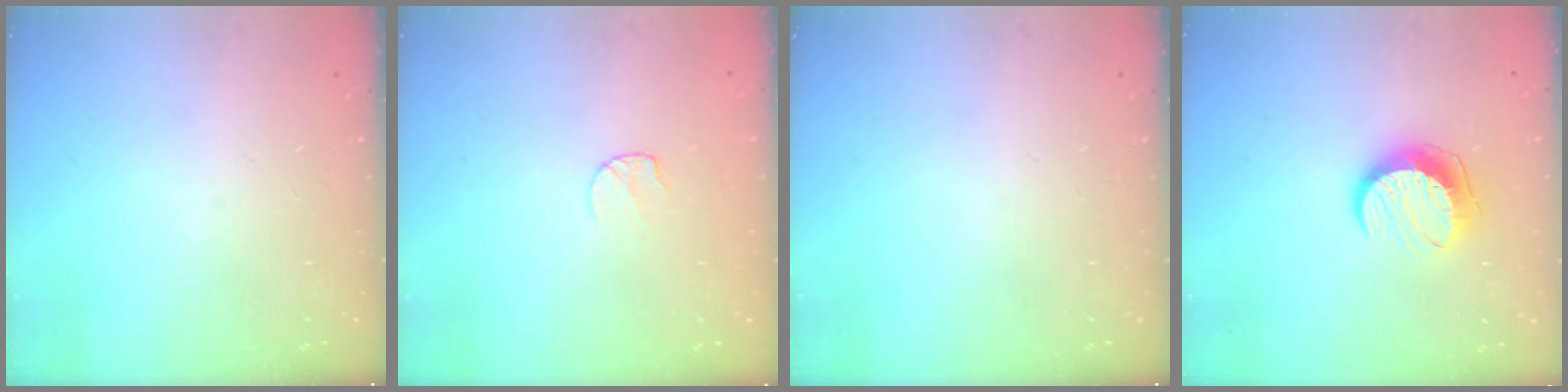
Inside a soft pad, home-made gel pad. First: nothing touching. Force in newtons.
{"total": 5.6, "press": 5.6, "slide": 0.5}
{"total": 0.0}
{"total": 10.5, "press": 10.5, "slide": 0.4}